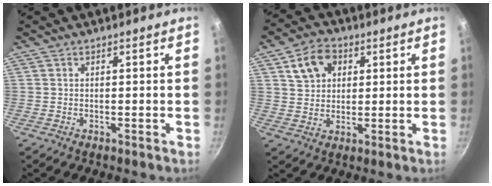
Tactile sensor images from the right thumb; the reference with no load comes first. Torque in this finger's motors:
{"motor_torque": [-0.58, 0.66, 0.18, -0.16, 0.14]}